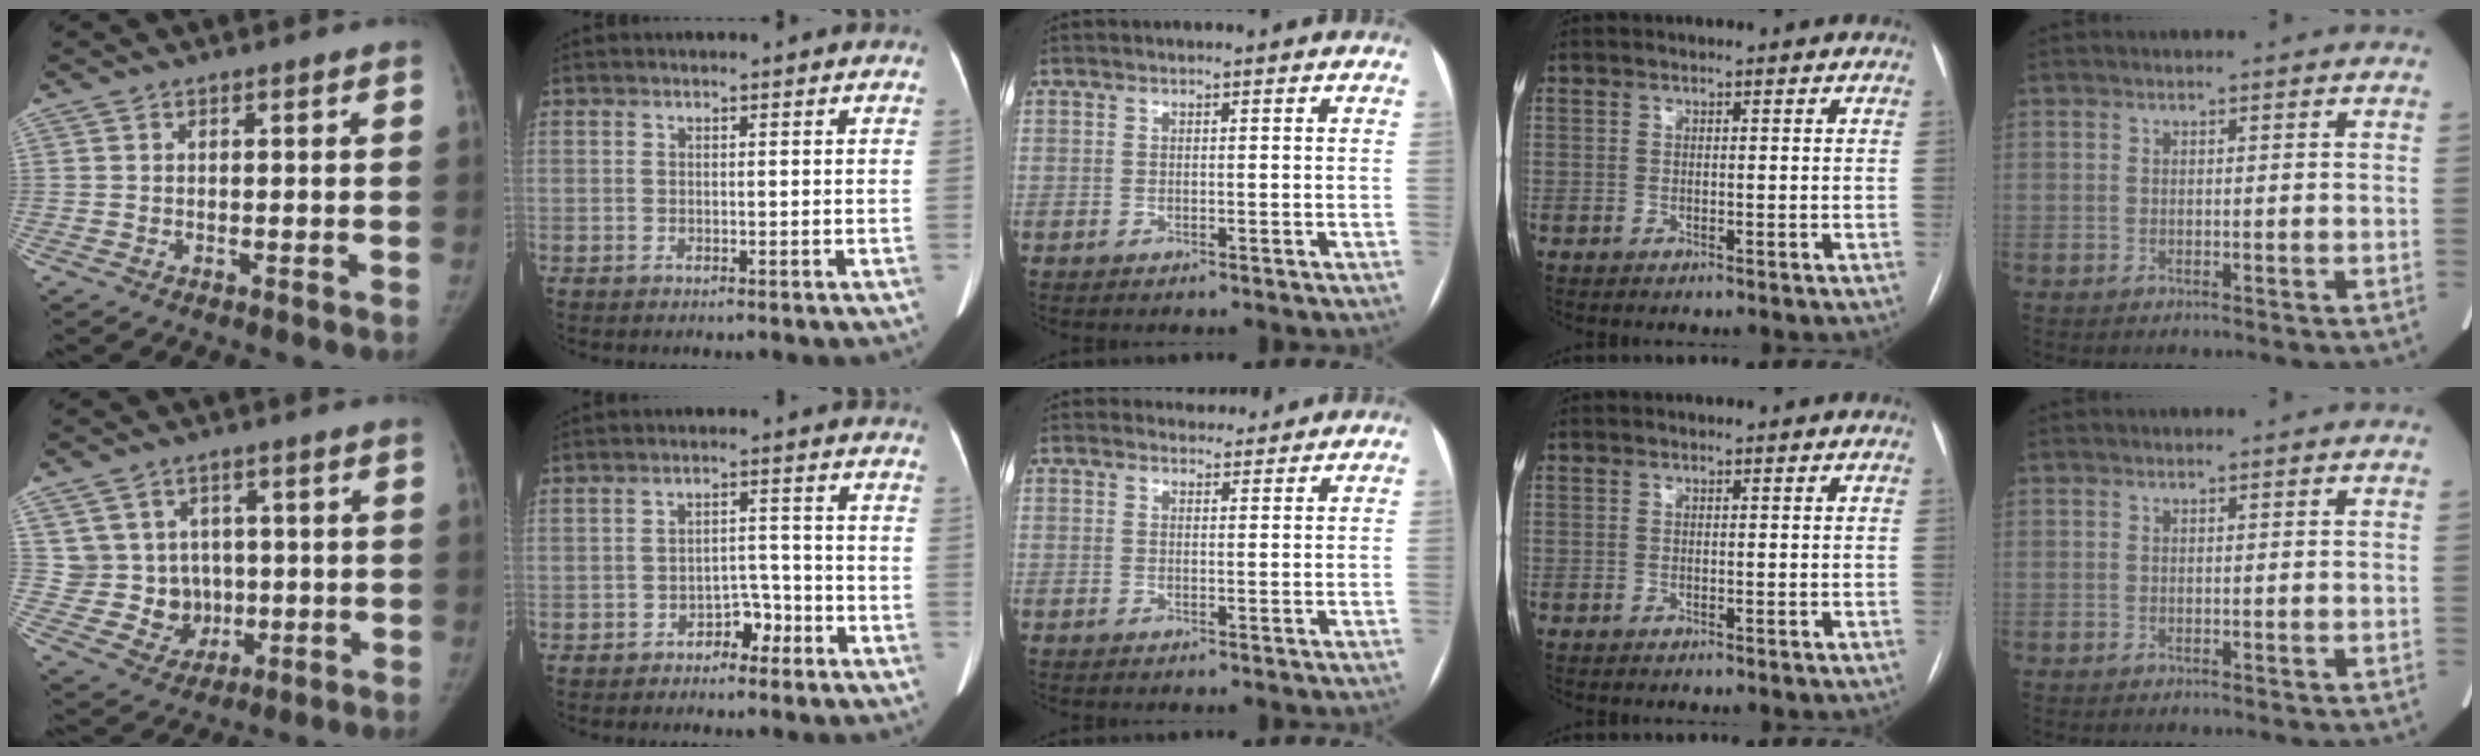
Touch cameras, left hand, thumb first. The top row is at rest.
{"thumb": {"total": 8.9, "force": [1.0, 8.6, 2.3], "torque": [0.006, 0.005, 0.032]}, "index": {"total": 3.8, "force": [-2.7, 2.0, 1.7], "torque": [-0.019, 0.011, -0.042]}, "middle": {"total": 2.8, "force": [2.7, 1.0, -0.1], "torque": [0.001, 0.005, 0.034]}}